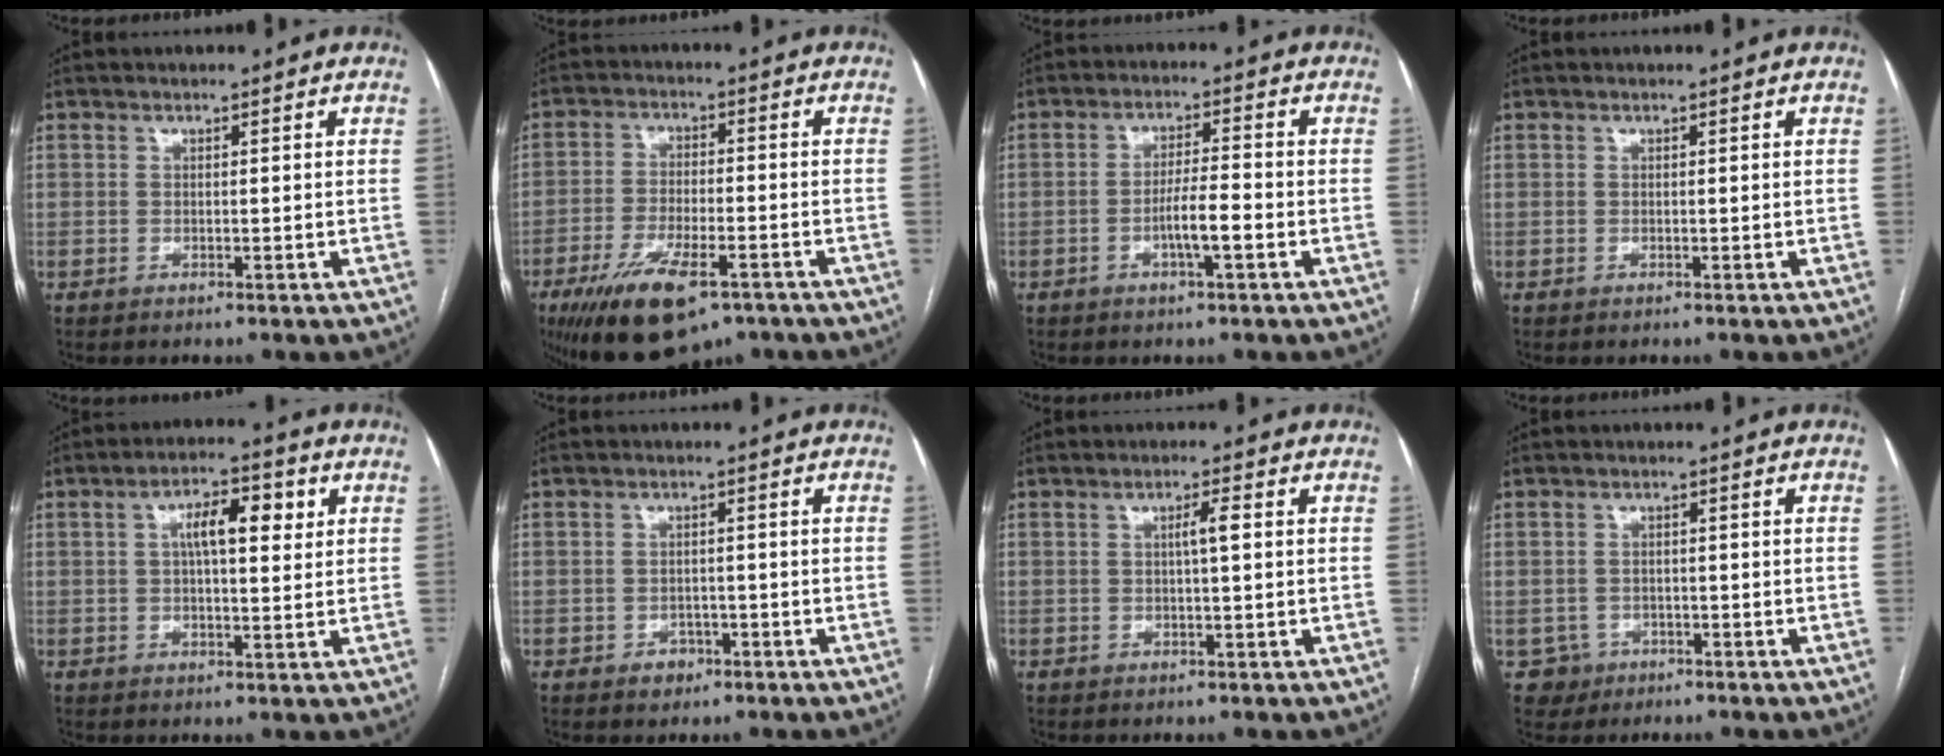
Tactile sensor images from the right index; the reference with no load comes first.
{"total": 13.5, "force": [-8.2, 4.7, 9.6], "torque": [-0.178, -0.014, -0.129]}
{"total": 4.8, "force": [-1.8, 0.5, 4.4], "torque": [-0.079, 0.003, -0.032]}
{"total": 0.0}
{"total": 7.3, "force": [2.1, 2.4, 6.6], "torque": [-0.112, 0.019, 0.031]}
{"total": 2.6, "force": [-1.3, 2.1, 0.8], "torque": [-0.004, 0.007, -0.015]}
{"total": 2.2, "force": [0.3, 0.0, 2.2], "torque": [-0.037, 0.003, 0.004]}
{"total": 3.2, "force": [-1.3, 2.9, -0.4], "torque": [0.013, 0.013, -0.018]}